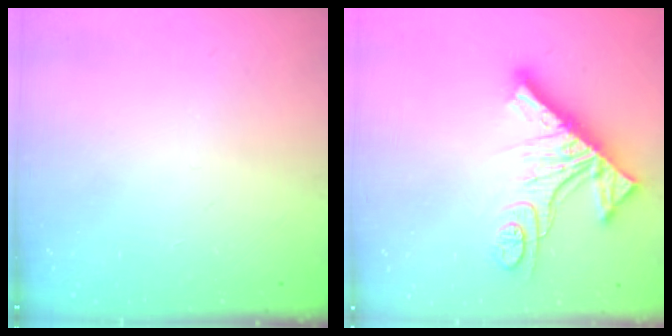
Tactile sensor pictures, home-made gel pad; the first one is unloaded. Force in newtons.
{"total": 18.5, "press": 18.4, "slide": 1.5}